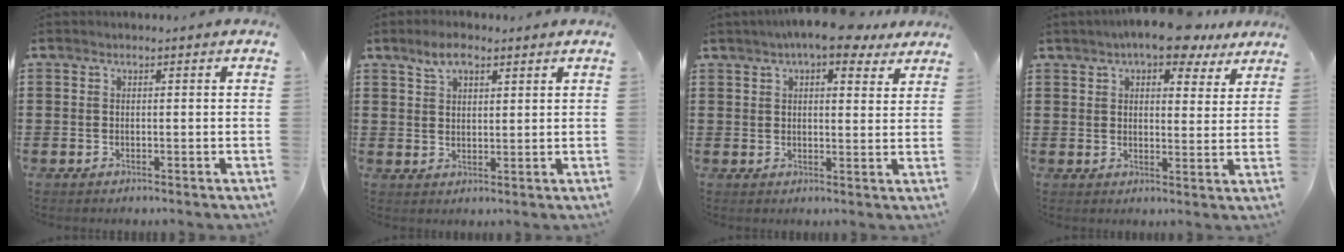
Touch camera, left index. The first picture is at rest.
{"total": 4.4, "force": [2.9, 2.0, 2.6], "torque": [-0.049, 0.005, 0.051]}
{"total": 6.6, "force": [5.1, 1.6, 3.8], "torque": [-0.072, -0.007, 0.089]}
{"total": 7.8, "force": [6.3, 2.3, 4.0], "torque": [-0.072, -0.015, 0.112]}